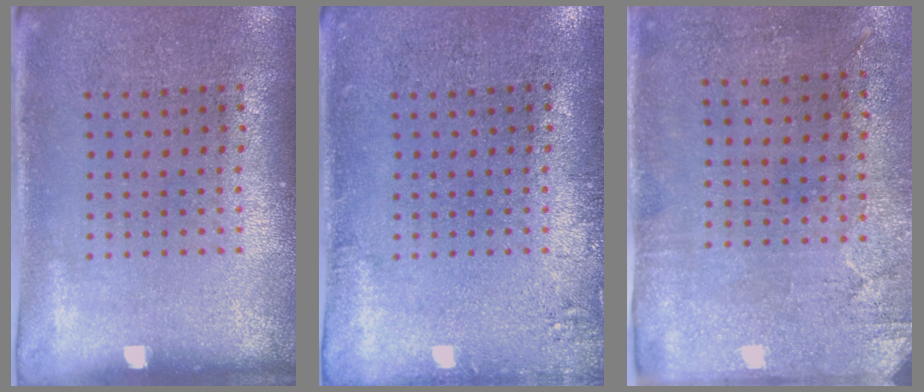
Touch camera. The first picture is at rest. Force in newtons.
{"total": 1.3, "press": 1.2, "slide": 0.3}
{"total": 2.8, "press": 2.3, "slide": 1.7}